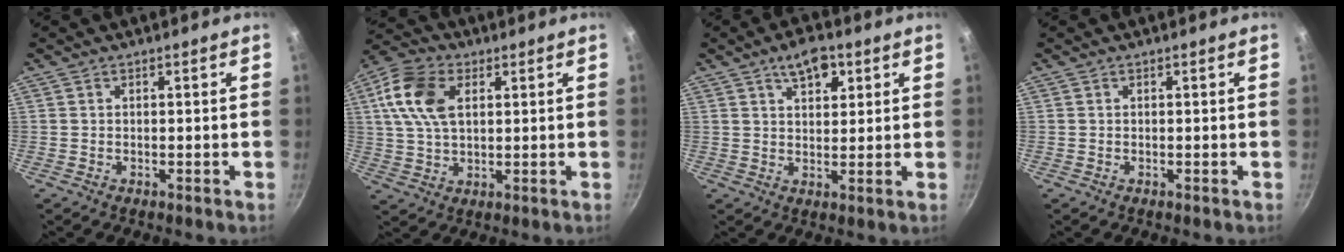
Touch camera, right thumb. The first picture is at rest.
{"total": 11.8, "force": [3.3, 7.4, 8.6], "torque": [-0.157, 0.008, 0.054]}
{"total": 6.6, "force": [3.3, 3.5, 4.5], "torque": [-0.049, -0.010, 0.049]}
{"total": 0.0}